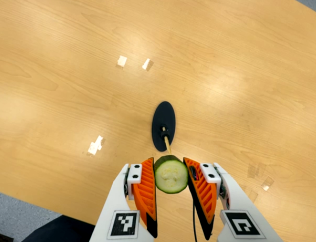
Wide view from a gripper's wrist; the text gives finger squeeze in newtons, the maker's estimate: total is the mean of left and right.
{"total": 9.5, "left": 10.4, "right": 8.6}